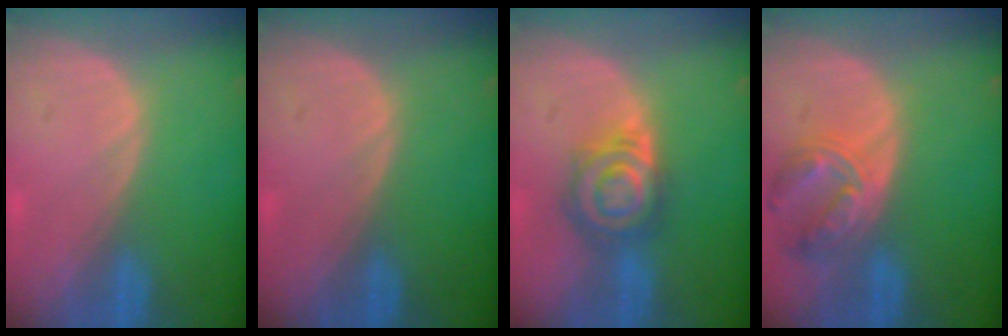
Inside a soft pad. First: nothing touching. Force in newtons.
{"total": 0.0}
{"total": 7.2, "press": 6.7, "slide": 2.8}
{"total": 7.6, "press": 6.7, "slide": 3.7}